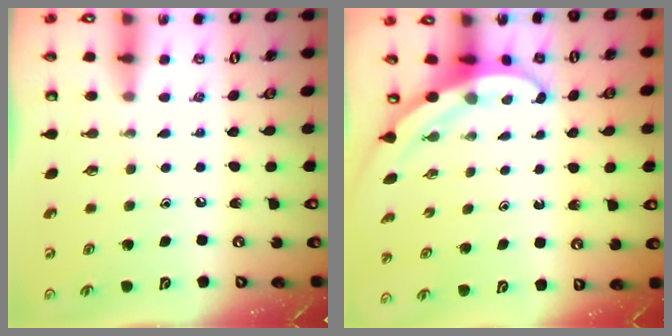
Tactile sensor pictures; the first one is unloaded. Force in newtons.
{"total": 3.2, "press": 3.2, "slide": 0.0}